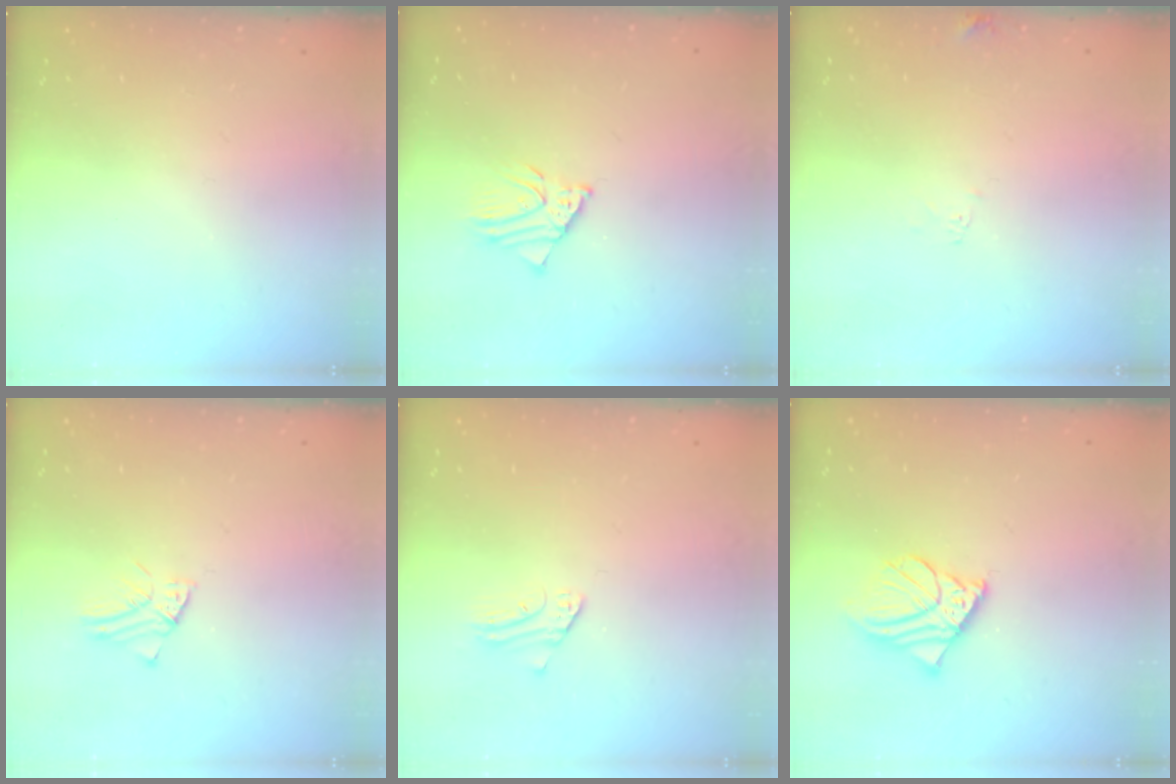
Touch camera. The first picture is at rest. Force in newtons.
{"total": 3.3, "press": 3.2, "slide": 0.3}
{"total": 5.1, "press": 5.1, "slide": 0.4}
{"total": 1.2, "press": 1.2, "slide": 0.1}
{"total": 2.3, "press": 2.3, "slide": 0.2}
{"total": 7.7, "press": 7.6, "slide": 1.6}